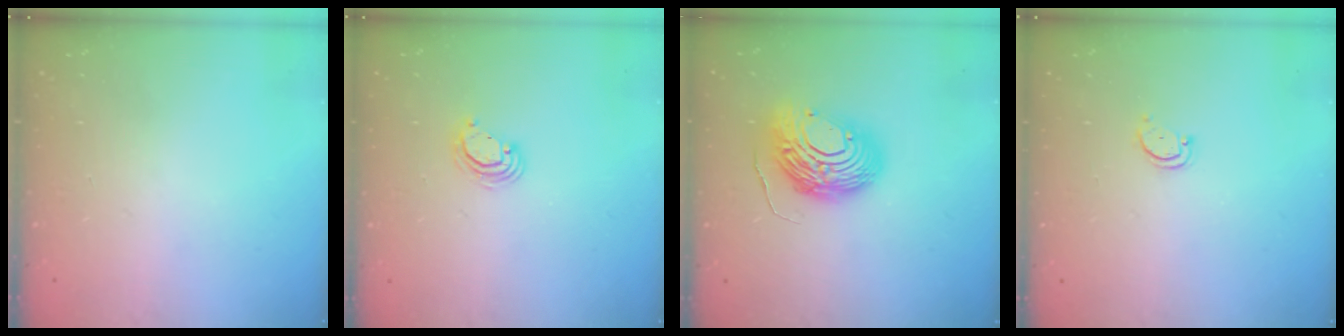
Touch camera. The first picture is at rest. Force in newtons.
{"total": 4.1, "press": 4.1, "slide": 0.2}
{"total": 13.1, "press": 13.1, "slide": 1.3}
{"total": 2.9, "press": 2.9, "slide": 0.4}